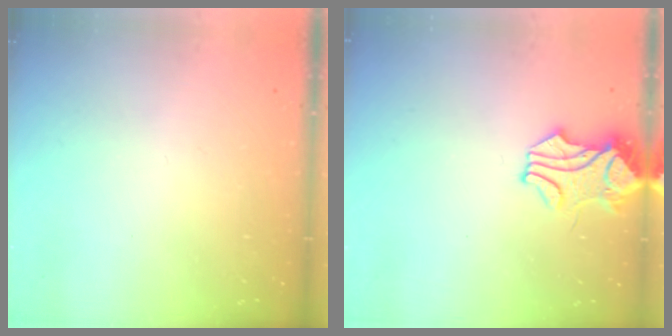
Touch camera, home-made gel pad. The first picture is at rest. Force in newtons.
{"total": 1.6, "press": 1.5, "slide": 0.7}